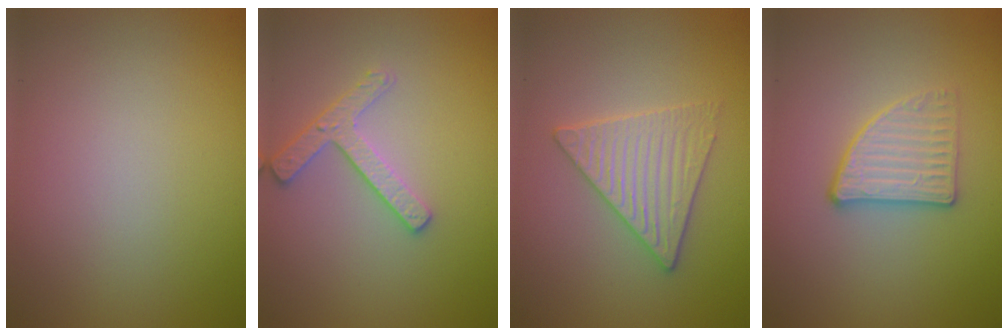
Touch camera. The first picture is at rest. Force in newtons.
{"total": 2.4, "press": 2.3, "slide": 0.5}
{"total": 3.5, "press": 3.4, "slide": 0.3}
{"total": 2.7, "press": 2.6, "slide": 0.8}